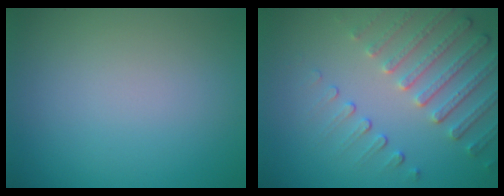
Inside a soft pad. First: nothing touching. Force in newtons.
{"total": 5.0, "press": 3.8, "slide": 3.3}